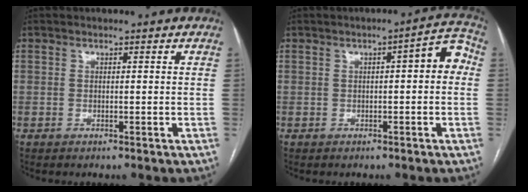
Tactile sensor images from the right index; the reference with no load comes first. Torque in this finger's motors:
{"motor_torque": [0.47, -0.07, 0.16, 0.05]}